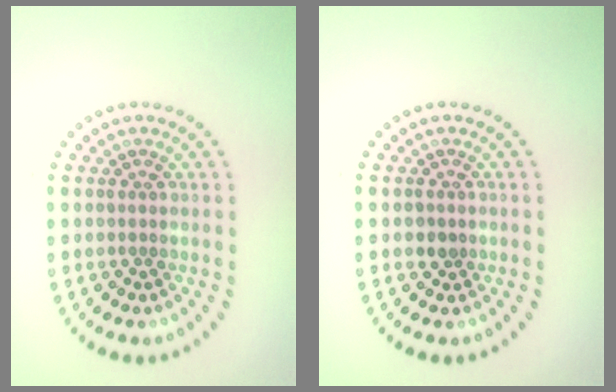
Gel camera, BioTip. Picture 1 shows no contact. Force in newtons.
{"total": 1.3, "press": 1.1, "slide": 0.5}